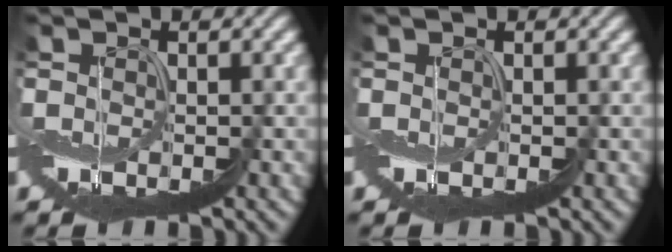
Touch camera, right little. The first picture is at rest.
{"total": 0.0}